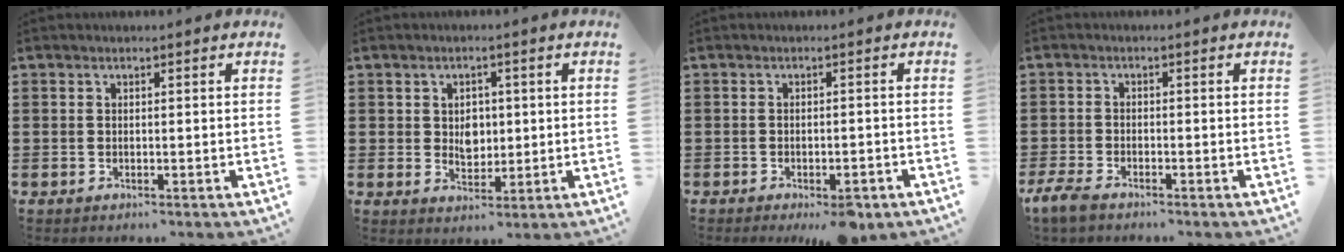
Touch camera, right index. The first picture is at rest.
{"total": 3.6, "force": [0.3, 2.7, 2.3], "torque": [-0.035, 0.003, 0.001]}
{"total": 2.1, "force": [-1.7, 0.4, 1.3], "torque": [-0.022, 0.004, -0.032]}
{"total": 2.6, "force": [-2.3, 0.7, 1.2], "torque": [-0.037, 0.001, -0.049]}